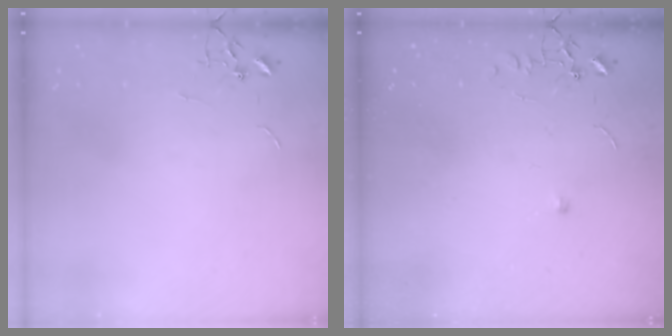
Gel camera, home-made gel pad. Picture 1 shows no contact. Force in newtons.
{"total": 4.3, "press": 4.3, "slide": 0.6}